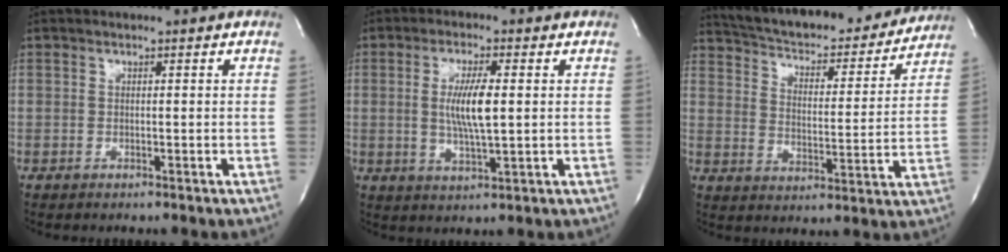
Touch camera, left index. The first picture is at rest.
{"total": 6.6, "force": [0.4, 0.9, 6.5], "torque": [-0.129, -0.009, 0.008]}
{"total": 23.5, "force": [21.4, 5.5, 8.0], "torque": [-0.134, -0.017, 0.290]}